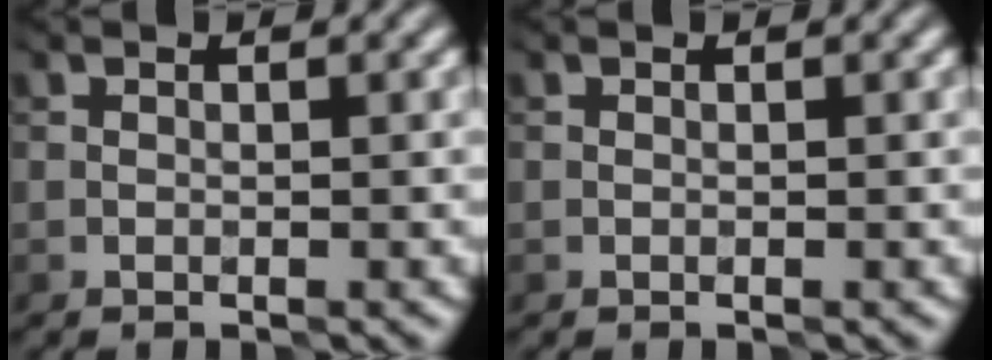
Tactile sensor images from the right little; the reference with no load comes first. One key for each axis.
{"total": 0.0}